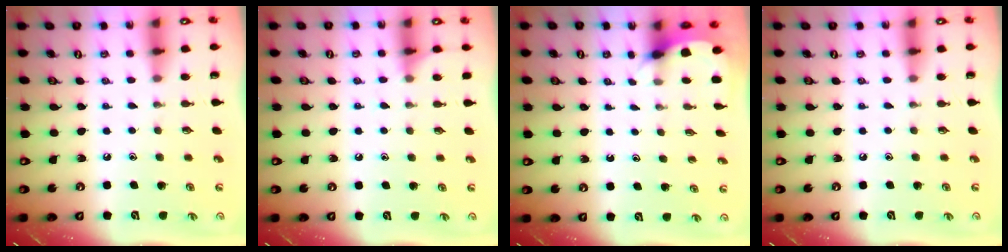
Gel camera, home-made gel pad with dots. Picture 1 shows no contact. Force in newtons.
{"total": 6.1, "press": 6.0, "slide": 0.9}
{"total": 2.5, "press": 2.5, "slide": 0.1}
{"total": 0.0}